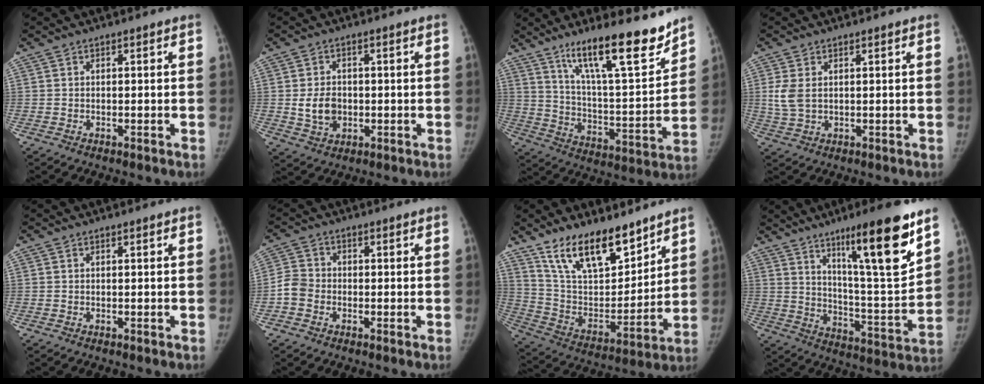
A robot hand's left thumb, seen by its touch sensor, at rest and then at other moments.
{"total": 5.7, "force": [-0.3, 4.4, 3.6], "torque": [-0.050, -0.001, 0.002]}
{"total": 20.3, "force": [14.6, 4.1, 13.5], "torque": [-0.186, -0.087, 0.247]}
{"total": 4.4, "force": [1.0, 2.7, 3.3], "torque": [-0.079, -0.005, 0.026]}
{"total": 0.0}
{"total": 4.0, "force": [-1.4, 3.4, 1.7], "torque": [-0.026, 0.009, -0.036]}
{"total": 18.5, "force": [13.5, 7.6, 10.2], "torque": [-0.127, -0.079, 0.249]}
{"total": 19.9, "force": [12.0, 2.4, 15.8], "torque": [-0.215, -0.070, 0.196]}